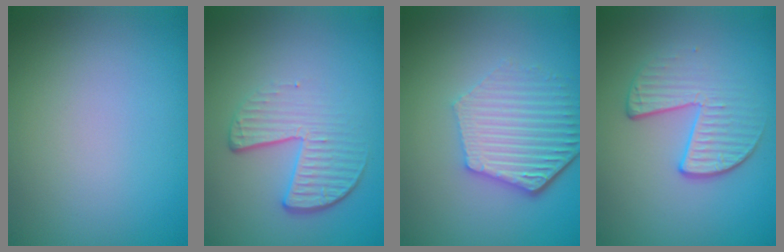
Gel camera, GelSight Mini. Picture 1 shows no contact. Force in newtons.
{"total": 4.3, "press": 2.8, "slide": 3.3}
{"total": 5.7, "press": 4.3, "slide": 3.8}
{"total": 3.8, "press": 2.8, "slide": 2.6}